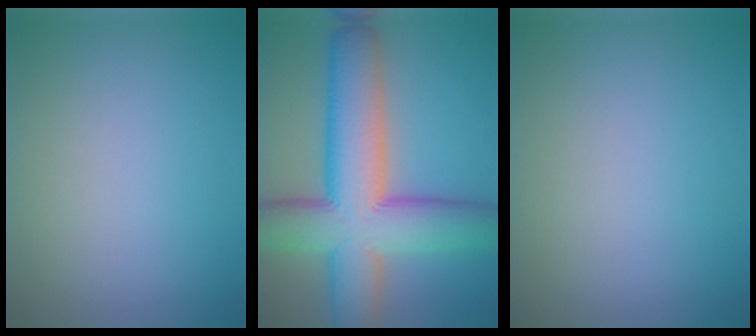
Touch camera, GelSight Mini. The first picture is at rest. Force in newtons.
{"total": 12.6, "press": 12.6, "slide": 0.6}
{"total": 0.0}